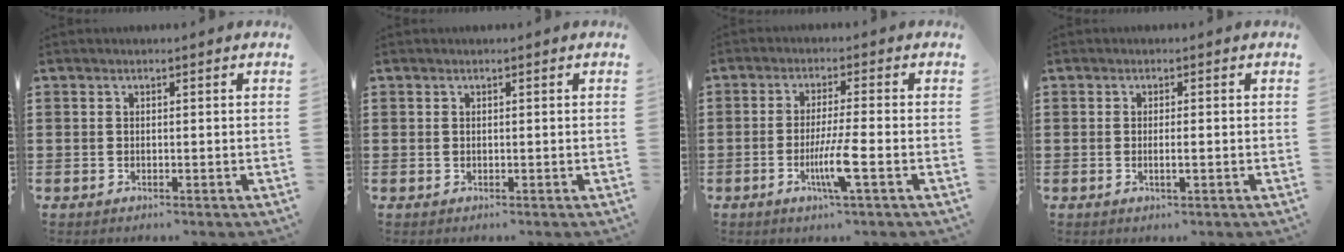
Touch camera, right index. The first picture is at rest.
{"total": 0.0}
{"total": 6.5, "force": [-2.3, 0.0, 6.1], "torque": [-0.121, -0.020, -0.045]}
{"total": 1.6, "force": [-0.5, 0.1, 1.5], "torque": [-0.026, -0.003, -0.009]}